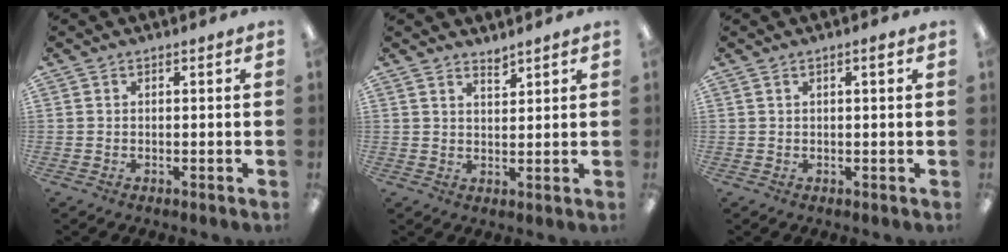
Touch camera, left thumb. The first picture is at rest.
{"total": 2.4, "force": [2.4, 0.2, 0.3], "torque": [-0.001, -0.017, 0.043]}
{"total": 1.5, "force": [0.6, 0.2, 1.3], "torque": [-0.026, 0.001, 0.009]}